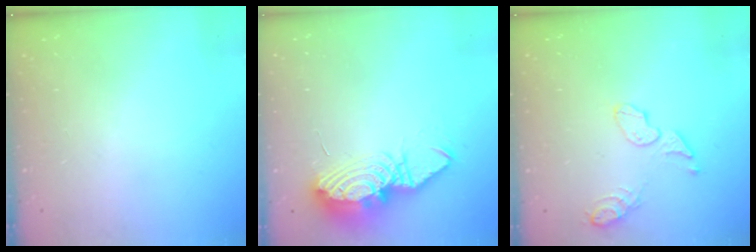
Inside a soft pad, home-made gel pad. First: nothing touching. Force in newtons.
{"total": 12.6, "press": 12.5, "slide": 1.3}
{"total": 6.8, "press": 6.8, "slide": 0.5}